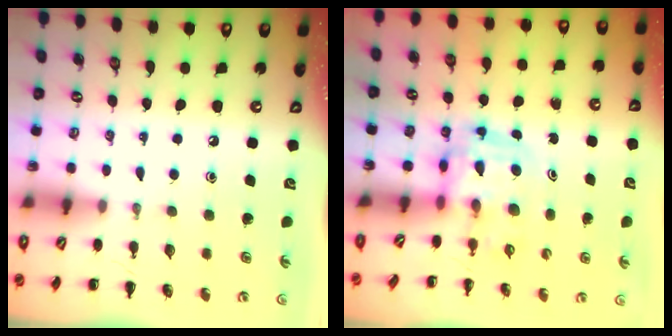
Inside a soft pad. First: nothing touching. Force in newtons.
{"total": 3.5, "press": 3.4, "slide": 0.6}